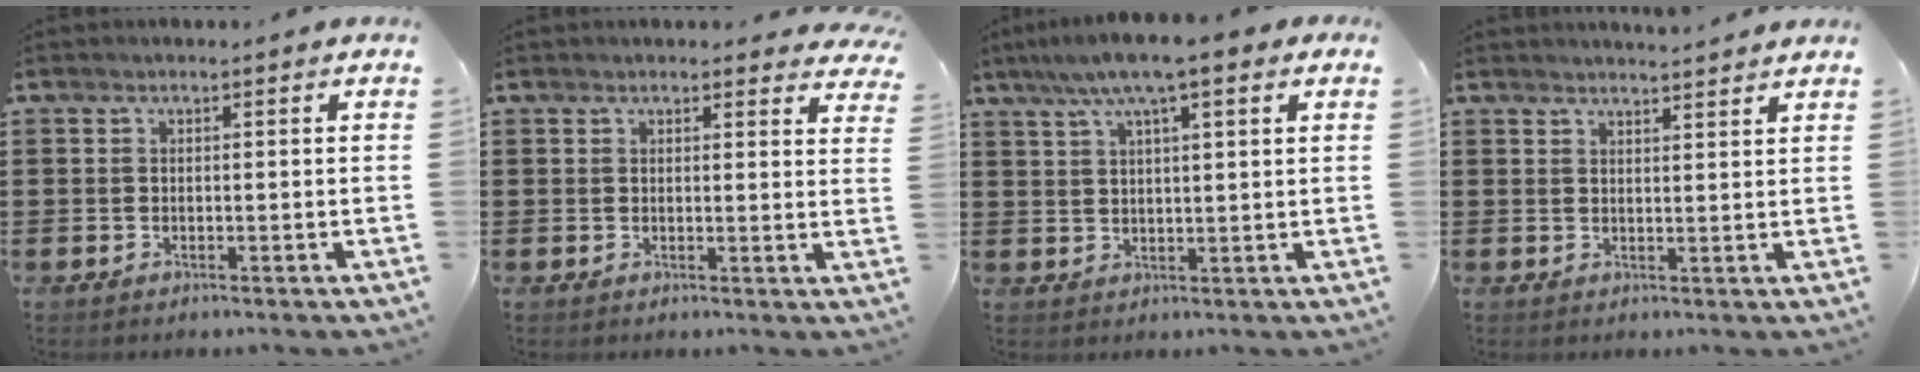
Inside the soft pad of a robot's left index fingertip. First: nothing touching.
{"total": 2.1, "force": [2.0, 0.3, 0.3], "torque": [-0.003, -0.005, 0.037]}
{"total": 7.6, "force": [4.9, 1.0, 5.7], "torque": [-0.119, 0.002, 0.086]}
{"total": 2.4, "force": [2.4, -0.3, 0.0], "torque": [-0.007, -0.006, 0.046]}